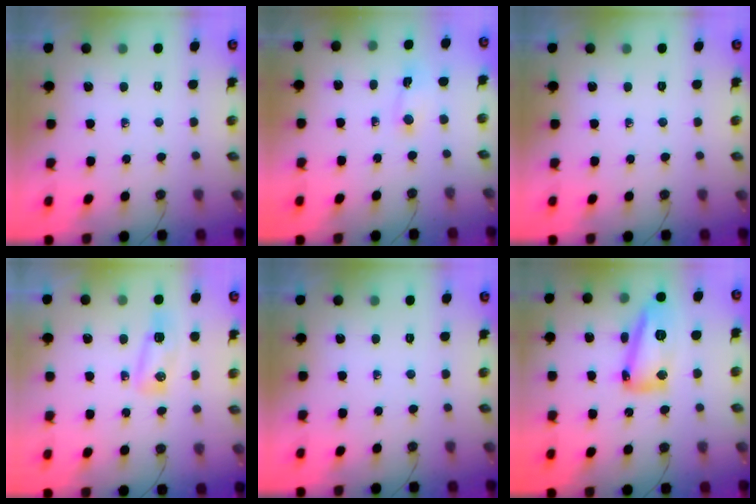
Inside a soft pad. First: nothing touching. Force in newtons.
{"total": 1.4, "press": 1.2, "slide": 0.7}
{"total": 0.0}
{"total": 6.9, "press": 6.8, "slide": 1.0}
{"total": 0.0}
{"total": 22.1, "press": 18.8, "slide": 11.5}